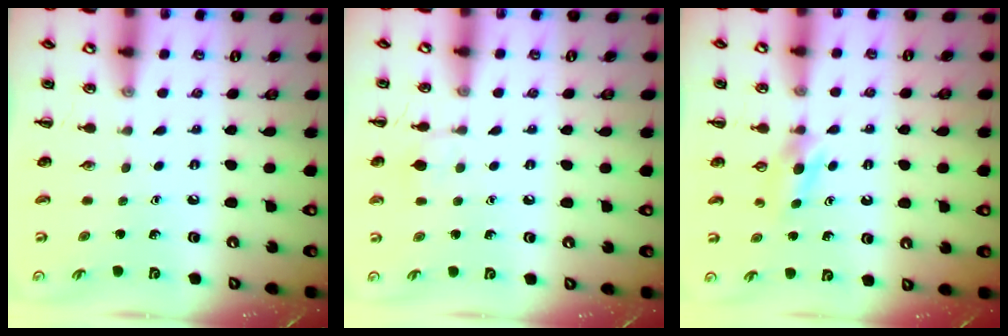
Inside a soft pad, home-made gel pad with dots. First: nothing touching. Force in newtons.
{"total": 6.1, "press": 5.8, "slide": 2.0}
{"total": 3.7, "press": 3.4, "slide": 1.5}